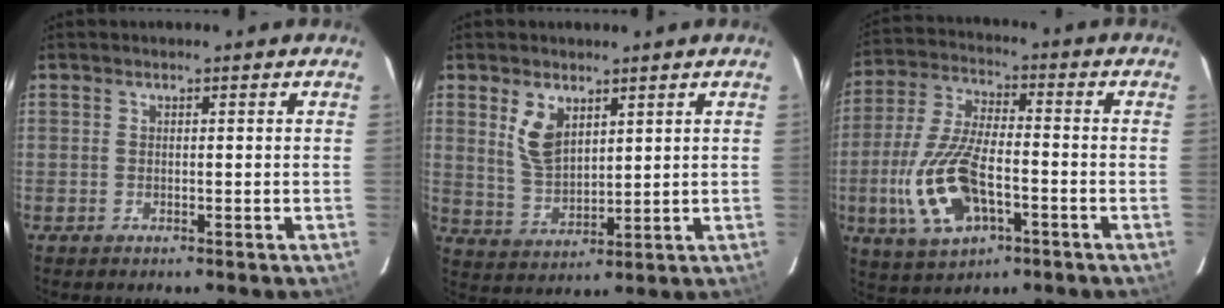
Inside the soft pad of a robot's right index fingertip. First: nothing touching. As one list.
[{"total": 7.3, "force": [3.5, 4.1, 4.9], "torque": [-0.094, 0.001, 0.077]}, {"total": 15.3, "force": [-4.8, 6.9, 12.8], "torque": [-0.283, -0.006, -0.084]}]